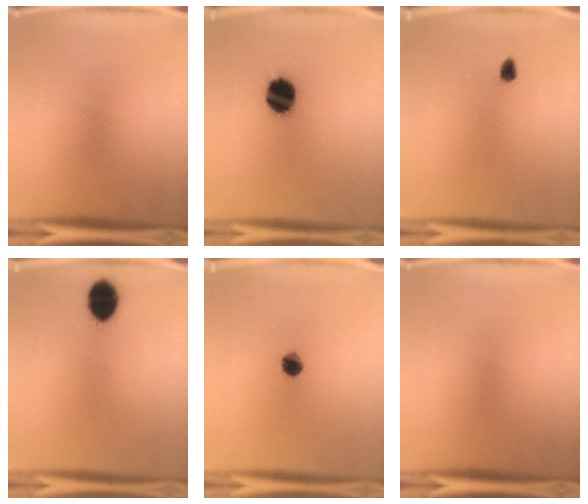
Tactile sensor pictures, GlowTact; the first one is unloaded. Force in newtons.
{"total": 14.5}
{"total": 1.5}
{"total": 8.4}
{"total": 5.3}
{"total": 0.0}